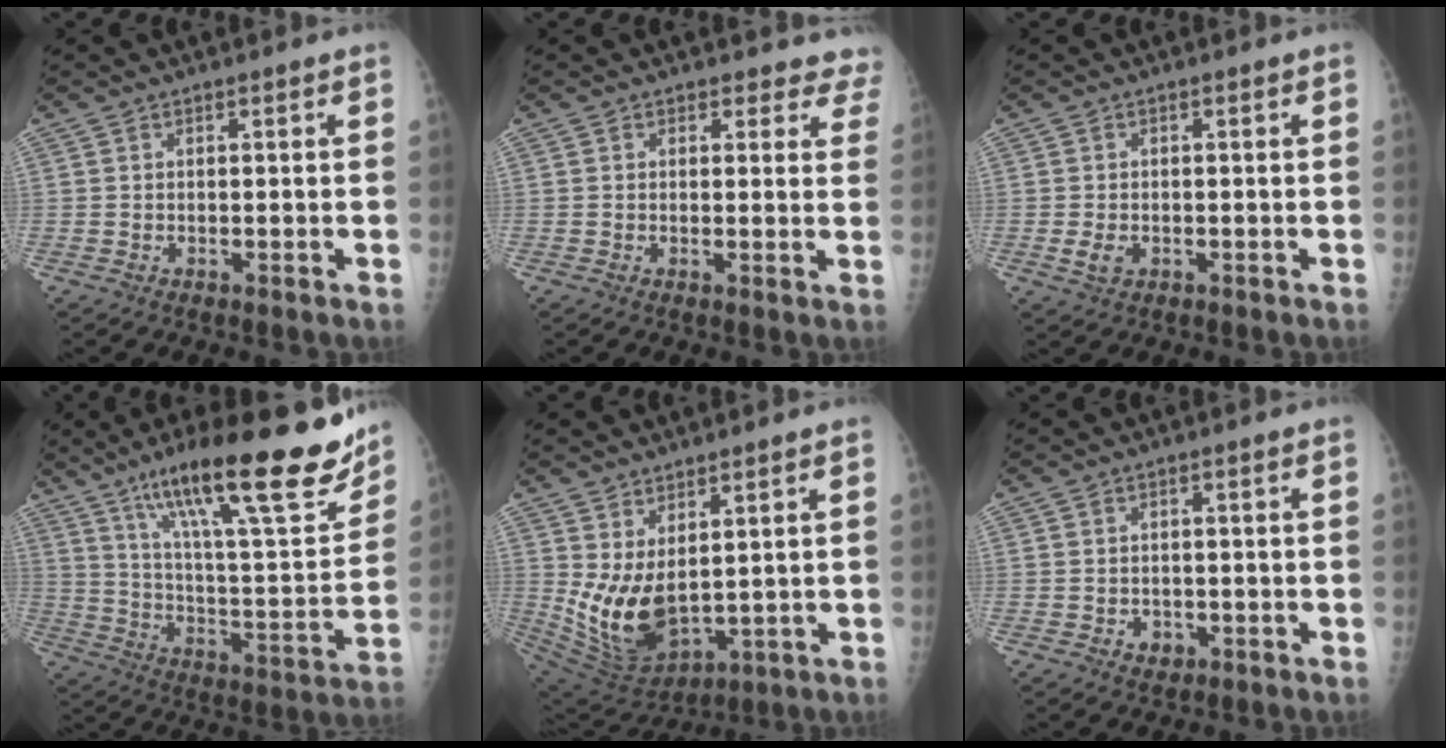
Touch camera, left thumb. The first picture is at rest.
{"total": 6.0, "force": [5.2, 3.0, -0.1], "torque": [0.059, -0.019, 0.027]}
{"total": 2.5, "force": [-0.6, 1.8, 1.7], "torque": [-0.031, -0.002, -0.008]}
{"total": 29.0, "force": [19.0, 6.2, 21.0], "torque": [-0.298, -0.057, 0.302]}
{"total": 12.1, "force": [2.8, 6.6, 9.8], "torque": [-0.170, -0.037, 0.079]}
{"total": 2.2, "force": [-0.7, 1.9, 0.9], "torque": [-0.006, 0.003, -0.003]}